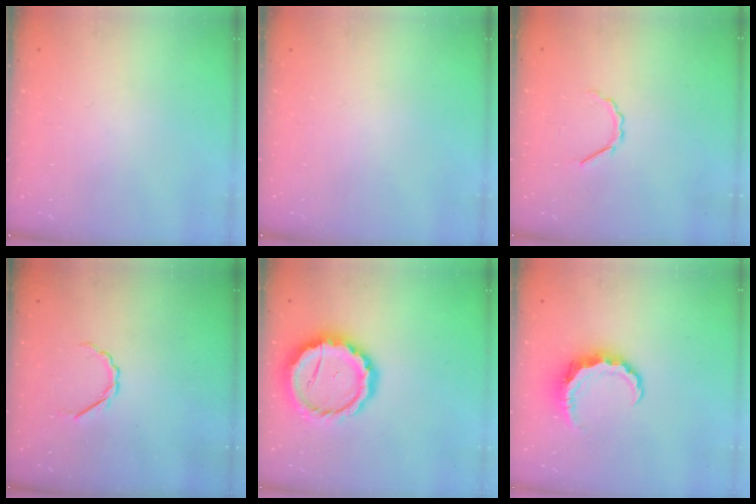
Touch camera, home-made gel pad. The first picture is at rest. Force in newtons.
{"total": 0.0}
{"total": 2.9, "press": 2.7, "slide": 0.8}
{"total": 2.4, "press": 2.2, "slide": 0.8}
{"total": 15.9, "press": 15.7, "slide": 2.6}
{"total": 7.6, "press": 7.6, "slide": 0.7}